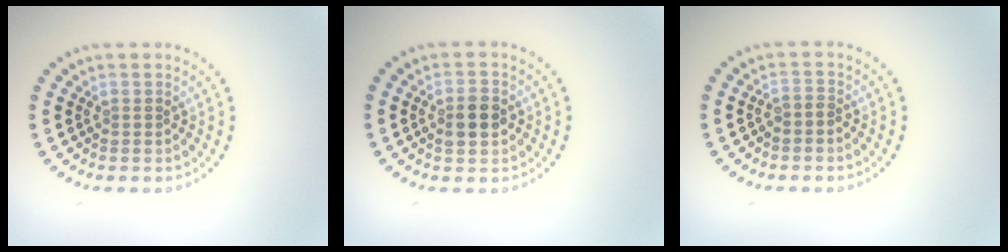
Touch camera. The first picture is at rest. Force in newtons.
{"total": 3.0, "press": 3.0, "slide": 0.1}
{"total": 0.9, "press": 0.5, "slide": 0.8}